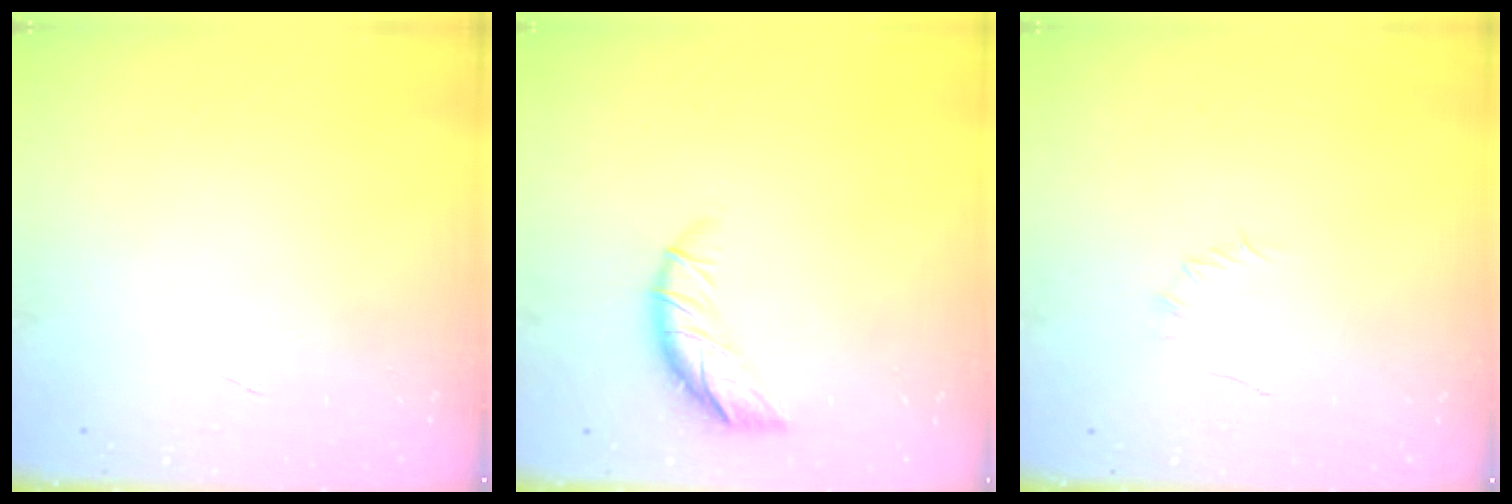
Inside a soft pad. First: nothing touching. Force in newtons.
{"total": 9.0, "press": 8.9, "slide": 0.8}
{"total": 3.8, "press": 3.6, "slide": 1.1}